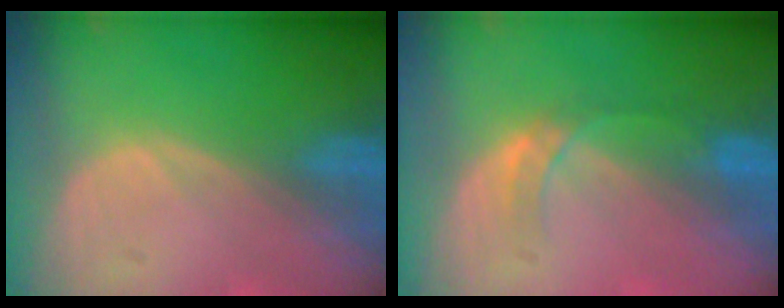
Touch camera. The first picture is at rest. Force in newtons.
{"total": 3.3, "press": 3.0, "slide": 1.2}